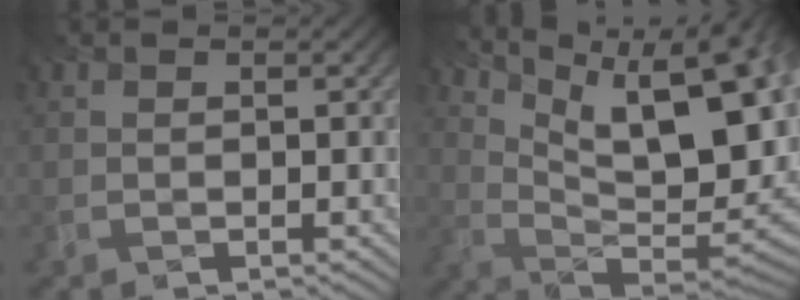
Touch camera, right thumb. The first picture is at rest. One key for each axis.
{"total": 14.9, "fx": 5.1, "fy": 6.6, "fz": 12.4, "tx": -0.207, "ty": 0.009, "tz": 0.110}